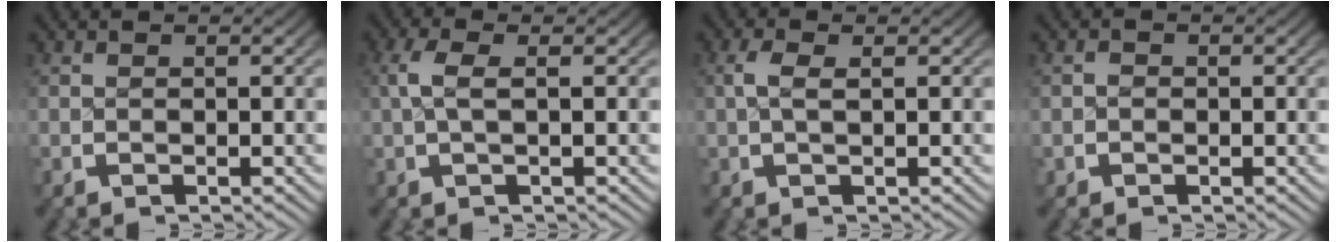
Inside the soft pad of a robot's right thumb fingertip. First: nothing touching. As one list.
[{"total": 2.5, "force": [0.5, 0.9, 2.3], "torque": [-0.057, 0.003, 0.011]}, {"total": 1.7, "force": [0.5, 0.6, 1.5], "torque": [-0.035, 0.003, 0.011]}, {"total": 0.7, "force": [-0.3, 0.7, 0.1], "torque": [-0.002, -0.005, -0.006]}]